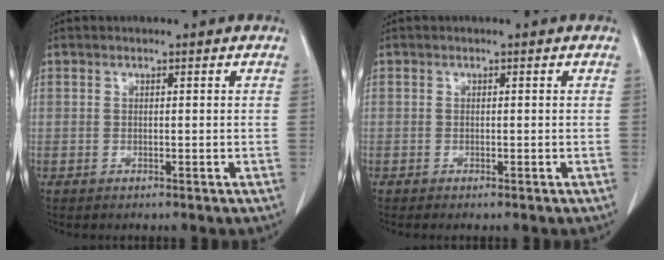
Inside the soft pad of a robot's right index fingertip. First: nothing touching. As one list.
[{"total": 0.6, "force": [-0.4, 0.0, 0.4], "torque": [-0.010, -0.002, -0.008]}]